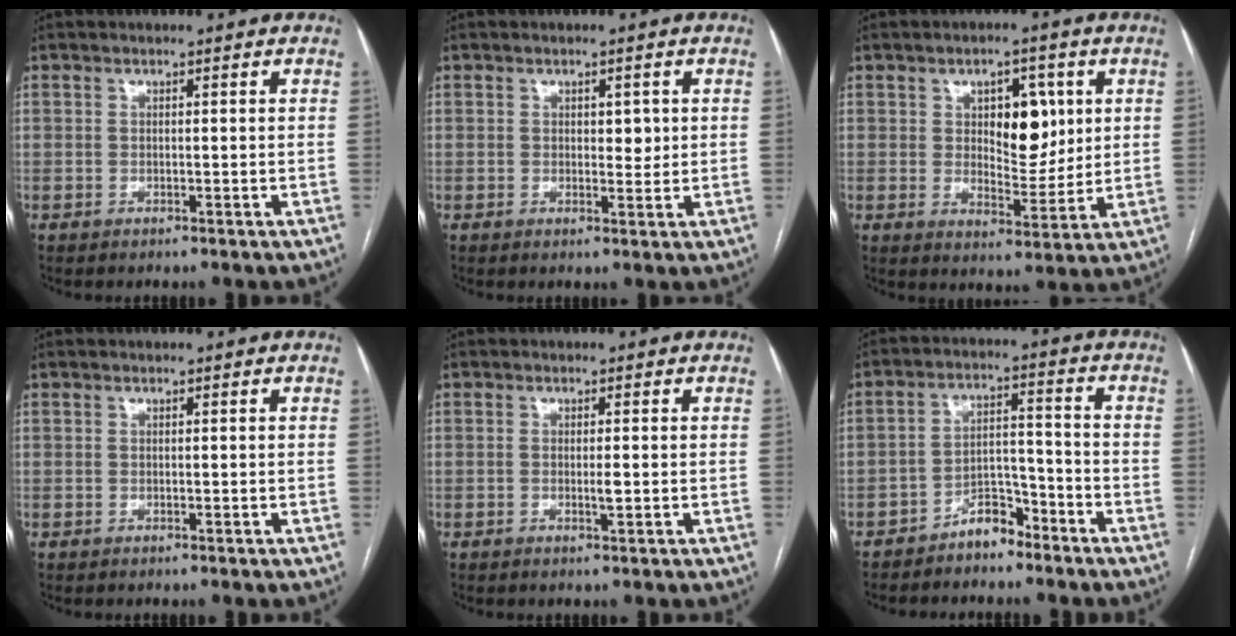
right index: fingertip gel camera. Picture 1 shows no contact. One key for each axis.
{"total": 2.4, "fx": 0.5, "fy": 1.3, "fz": 1.9, "tx": -0.023, "ty": -0.003, "tz": 0.008}
{"total": 8.1, "fx": 2.4, "fy": 4.1, "fz": 6.5, "tx": -0.089, "ty": 0.007, "tz": 0.042}
{"total": 0.0}
{"total": 1.1, "fx": -0.1, "fy": 0.2, "fz": 1.1, "tx": -0.020, "ty": -0.002, "tz": 0.001}
{"total": 5.7, "fx": -4.5, "fy": 2.5, "fz": 2.3, "tx": -0.033, "ty": 0.017, "tz": -0.079}